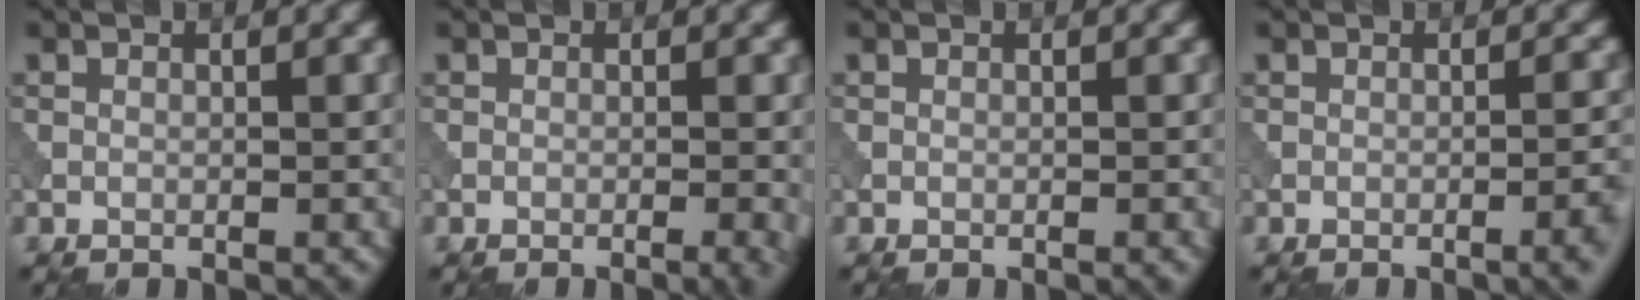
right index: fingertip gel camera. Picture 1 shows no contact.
{"total": 1.6, "force": [-0.5, 0.4, 1.5], "torque": [-0.015, 0.000, -0.008]}
{"total": 0.0}
{"total": 2.7, "force": [-1.0, 0.8, 2.4], "torque": [-0.025, 0.006, -0.019]}